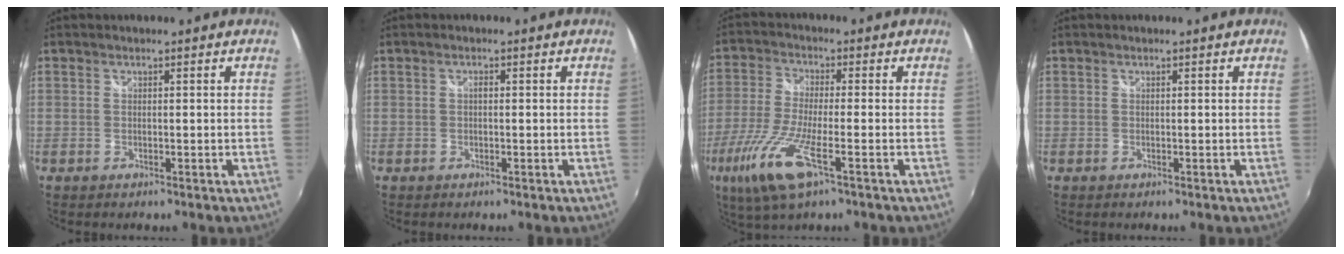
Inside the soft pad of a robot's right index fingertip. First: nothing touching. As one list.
[{"total": 0.6, "force": [0.0, 0.3, 0.5], "torque": [-0.009, 0.003, -0.002]}, {"total": 12.7, "force": [-6.2, 2.2, 10.9], "torque": [-0.238, -0.033, -0.120]}, {"total": 0.0}]